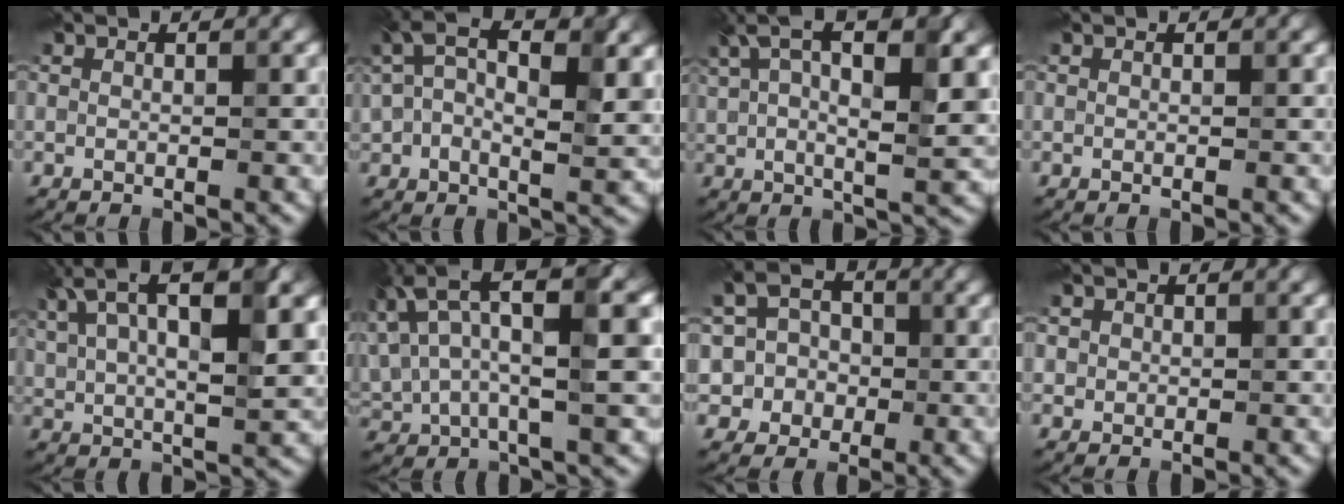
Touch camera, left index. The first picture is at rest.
{"total": 9.6, "force": [2.6, 5.0, 7.7], "torque": [-0.155, 0.001, 0.037]}
{"total": 10.3, "force": [4.3, 4.1, 8.4], "torque": [-0.161, 0.007, 0.070]}
{"total": 0.0}
{"total": 11.0, "force": [5.0, 4.1, 8.9], "torque": [-0.161, 0.011, 0.083]}
{"total": 11.8, "force": [5.6, 3.9, 9.6], "torque": [-0.208, 0.018, 0.097]}
{"total": 4.4, "force": [-0.7, 4.0, 1.6], "torque": [-0.010, 0.004, -0.022]}
{"total": 1.1, "force": [0.2, 1.1, 0.2], "torque": [0.001, -0.008, 0.006]}